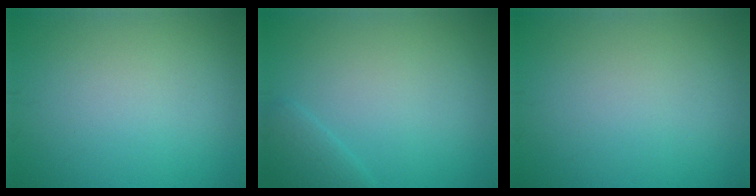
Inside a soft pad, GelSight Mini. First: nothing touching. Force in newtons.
{"total": 1.5, "press": 1.5, "slide": 0.0}
{"total": 0.0}